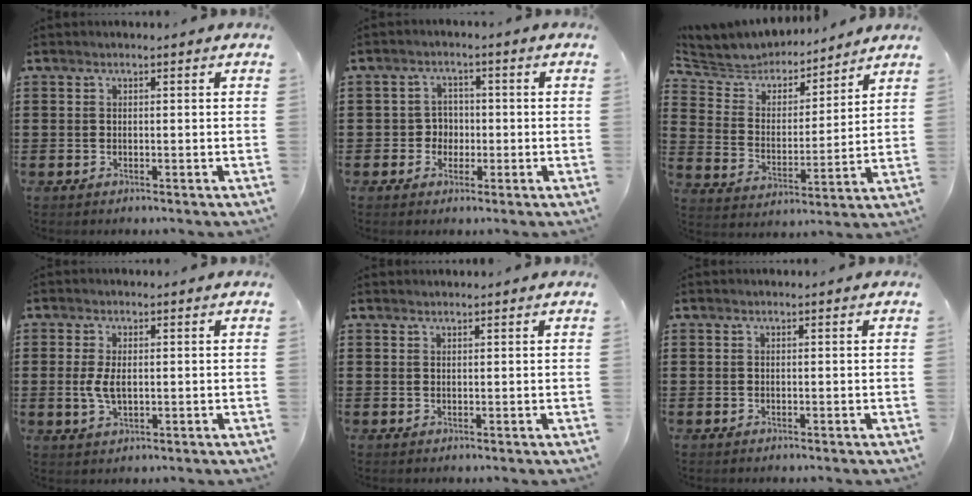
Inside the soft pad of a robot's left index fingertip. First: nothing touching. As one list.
[{"total": 3.1, "force": [-0.7, 2.8, 1.1], "torque": [-0.031, 0.004, -0.019]}, {"total": 5.1, "force": [4.9, 1.3, -0.1], "torque": [-0.034, -0.035, 0.080]}, {"total": 3.9, "force": [0.1, 1.9, 3.4], "torque": [-0.082, -0.001, -0.003]}, {"total": 0.7, "force": [0.7, 0.0, 0.1], "torque": [-0.004, -0.001, 0.015]}, {"total": 0.0}]